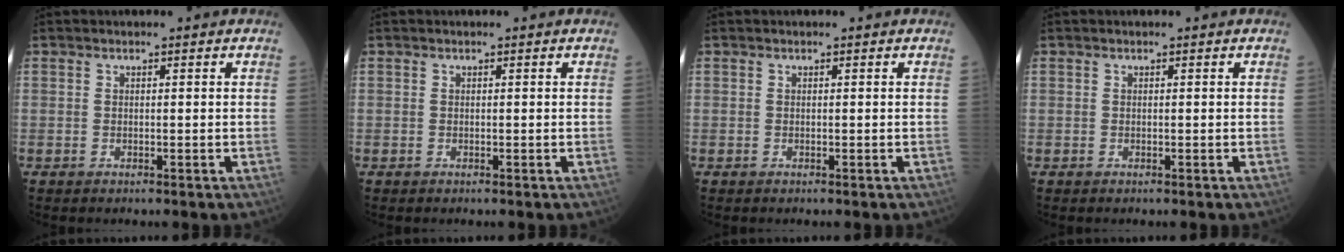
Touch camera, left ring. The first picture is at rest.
{"total": 0.0}
{"total": 0.0}
{"total": 0.0}